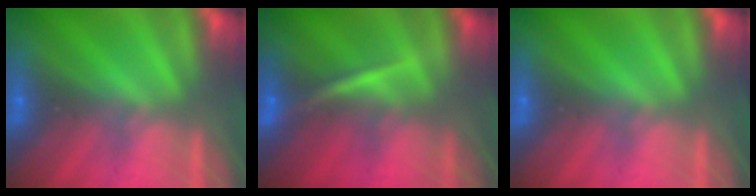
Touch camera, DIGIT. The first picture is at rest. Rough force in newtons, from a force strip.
{"total": 3.4}
{"total": 0.0}